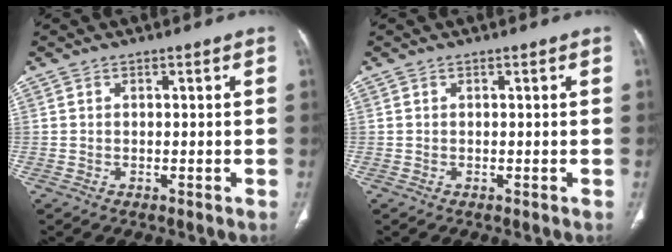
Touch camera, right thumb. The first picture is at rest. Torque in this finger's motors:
{"motor_torque": [-0.11, 0.11, -0.10, 0.07, 0.00]}